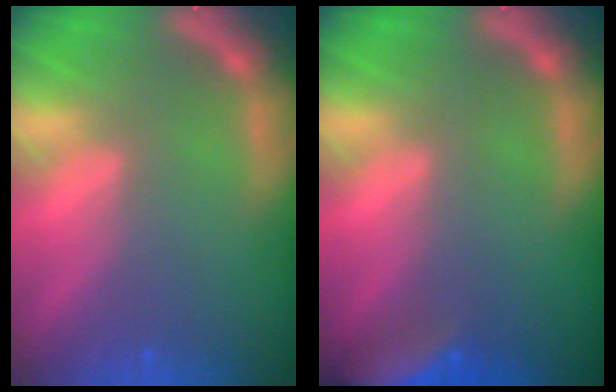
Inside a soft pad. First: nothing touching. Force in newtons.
{"total": 7.0}